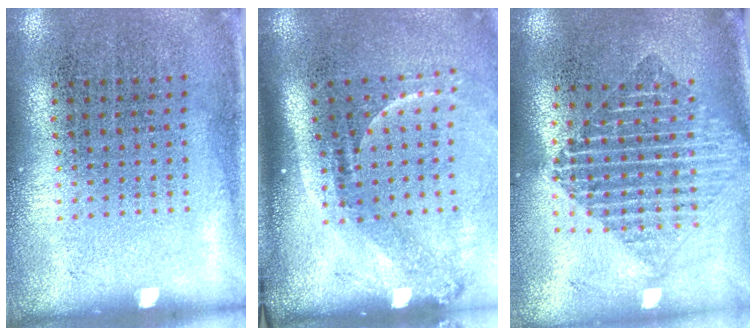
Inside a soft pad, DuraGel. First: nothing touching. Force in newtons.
{"total": 2.2, "press": 1.5, "slide": 1.6}
{"total": 1.9, "press": 1.6, "slide": 1.1}